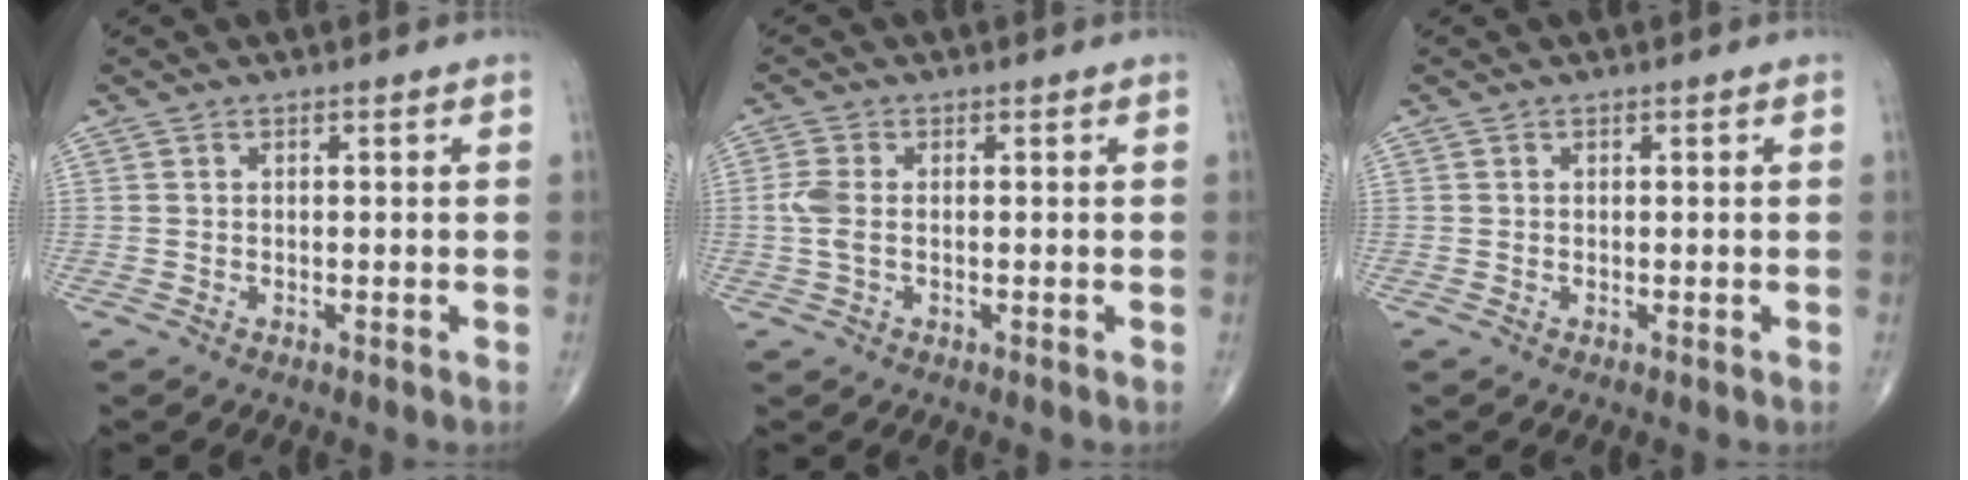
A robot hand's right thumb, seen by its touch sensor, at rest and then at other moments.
{"total": 3.4, "force": [-0.2, 1.8, 2.9], "torque": [-0.084, 0.005, -0.005]}
{"total": 0.0}